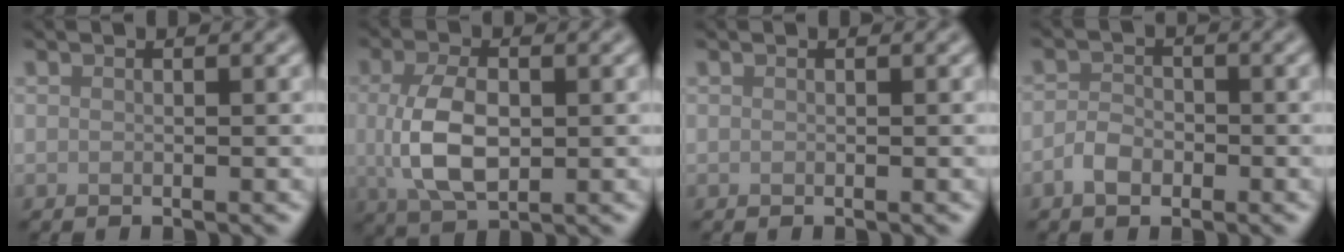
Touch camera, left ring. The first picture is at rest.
{"total": 5.9, "force": [0.0, 3.4, 4.9], "torque": [-0.111, -0.004, 0.003]}
{"total": 0.0}
{"total": 2.3, "force": [-1.1, 1.5, 1.2], "torque": [-0.021, 0.003, -0.027]}